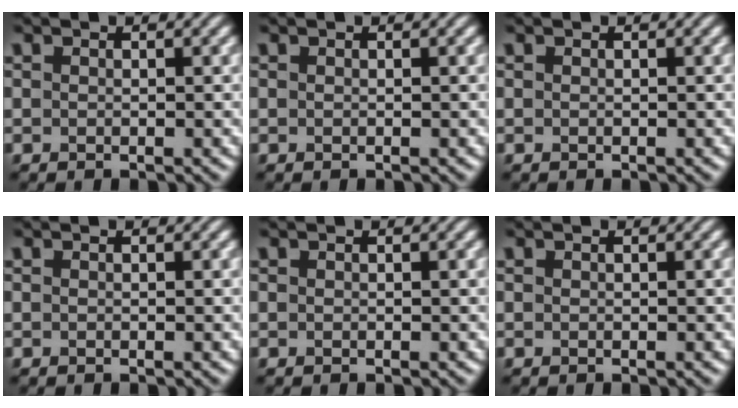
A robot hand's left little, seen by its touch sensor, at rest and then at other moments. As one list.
[{"total": 0.0}, {"total": 0.0}, {"total": 0.0}, {"total": 0.0}, {"total": 0.0}]